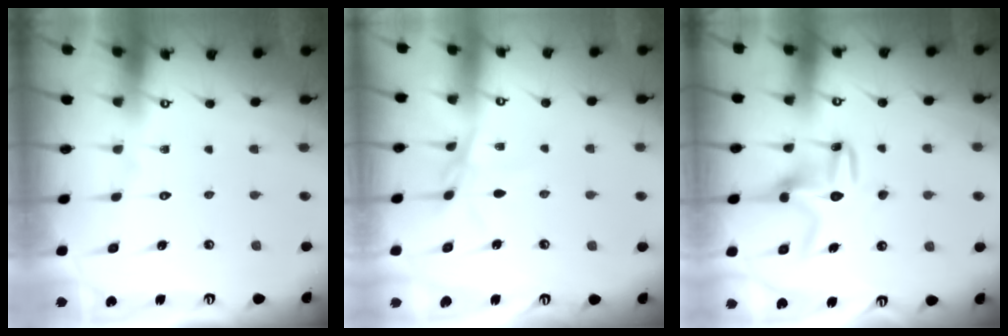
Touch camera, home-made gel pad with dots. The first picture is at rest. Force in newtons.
{"total": 4.7, "press": 4.6, "slide": 0.5}
{"total": 11.6, "press": 11.6, "slide": 0.3}